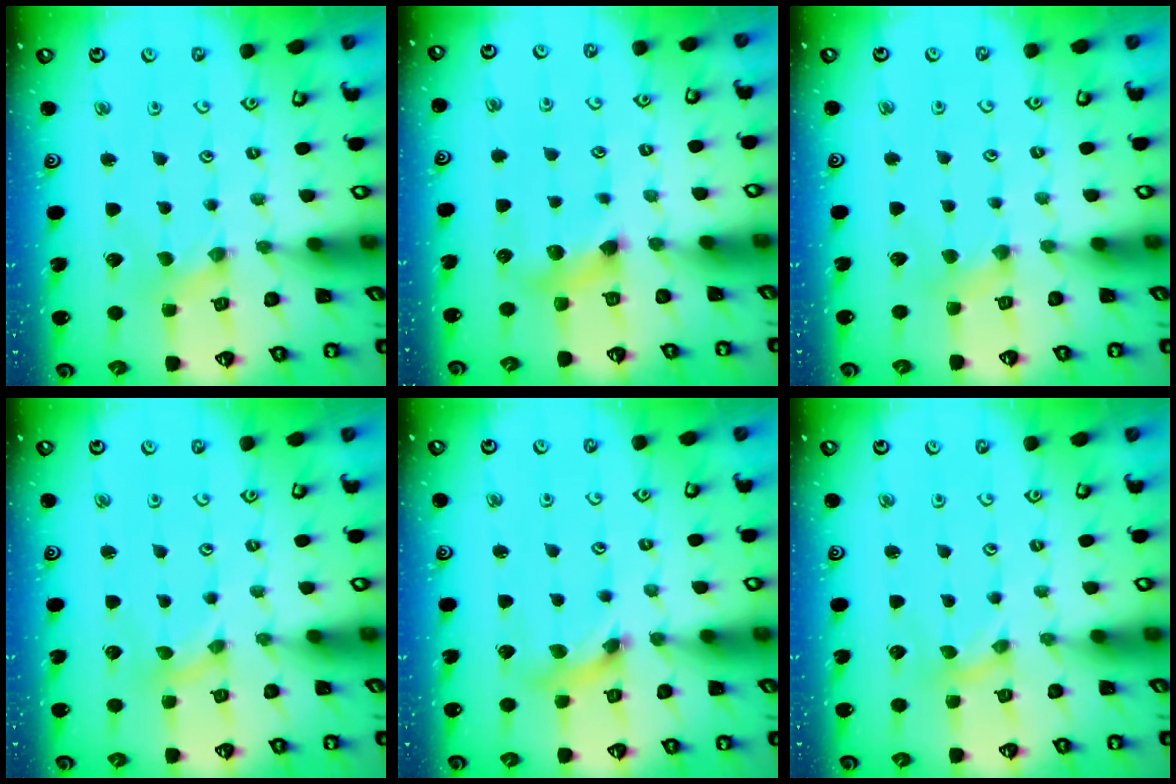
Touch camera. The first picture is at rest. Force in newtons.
{"total": 6.5, "press": 6.5, "slide": 0.6}
{"total": 2.9, "press": 2.8, "slide": 0.6}
{"total": 0.0}
{"total": 4.5, "press": 4.4, "slide": 0.7}
{"total": 0.0}